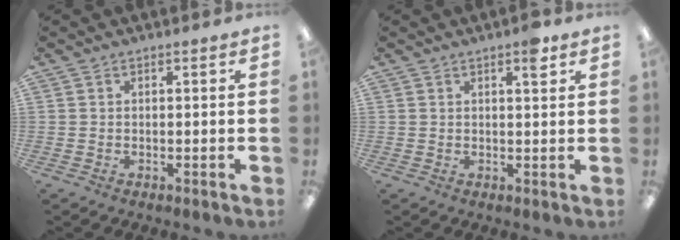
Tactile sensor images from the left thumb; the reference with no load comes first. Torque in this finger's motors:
{"motor_torque": [0.40, 0.16, 0.40, -0.09, 0.01]}